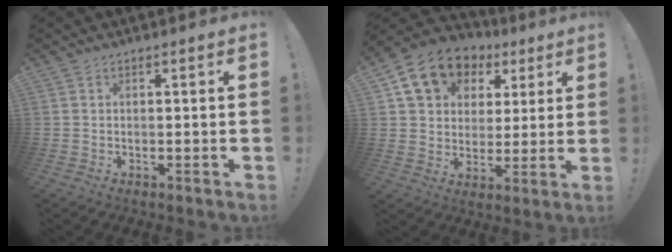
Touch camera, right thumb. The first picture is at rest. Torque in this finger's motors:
{"motor_torque": [0.64, 2.12, 0.49, -0.24, 0.24]}